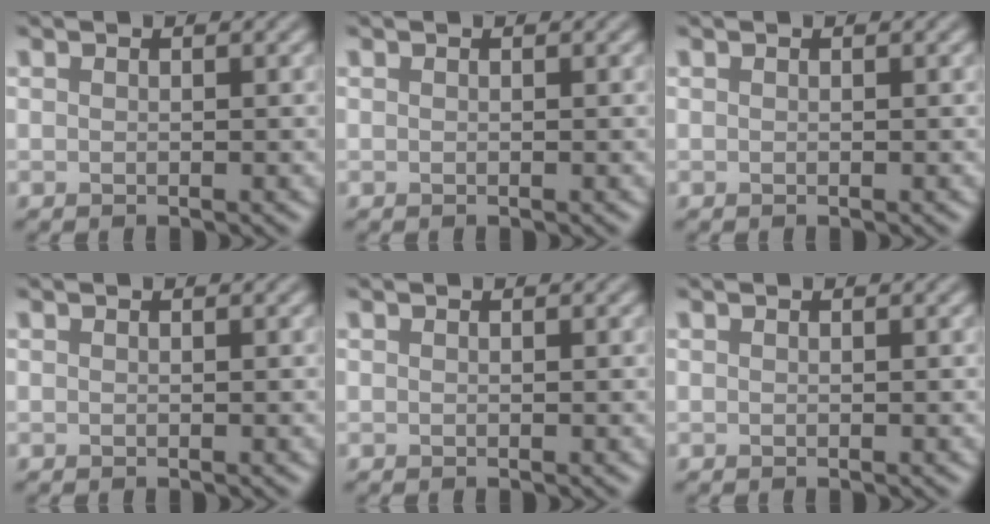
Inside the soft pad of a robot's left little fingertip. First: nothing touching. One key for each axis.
{"total": 0.0}
{"total": 0.0}
{"total": 0.0}
{"total": 0.0}
{"total": 0.0}